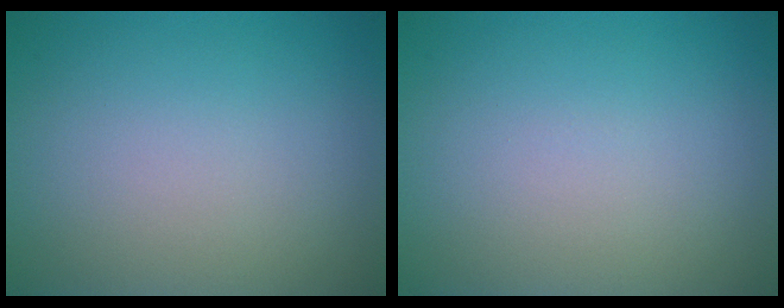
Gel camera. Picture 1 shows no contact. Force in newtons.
{"total": 0.0}